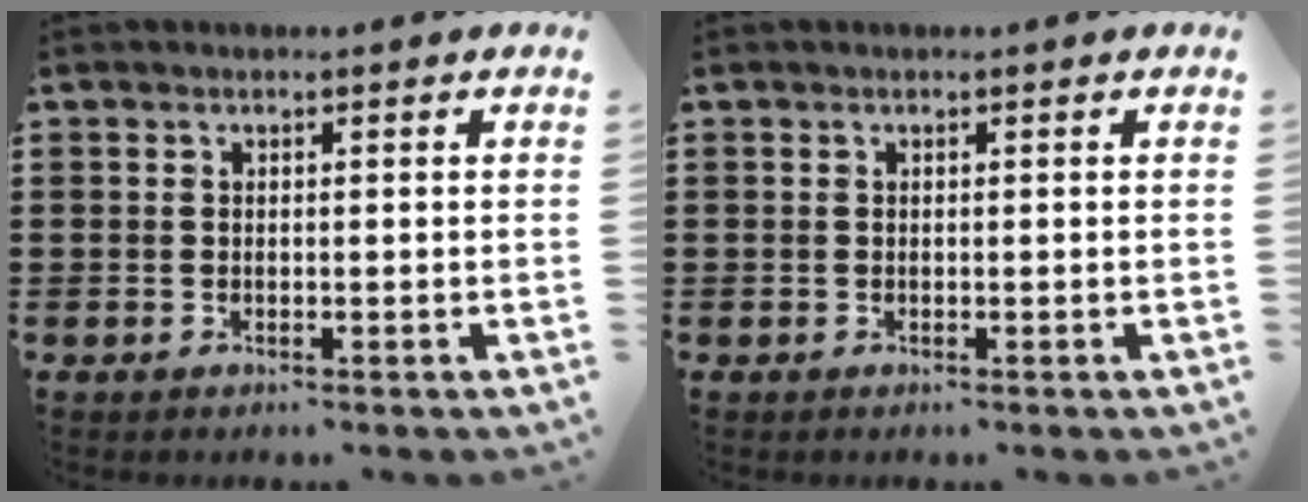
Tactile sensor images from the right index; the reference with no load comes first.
{"total": 0.0}